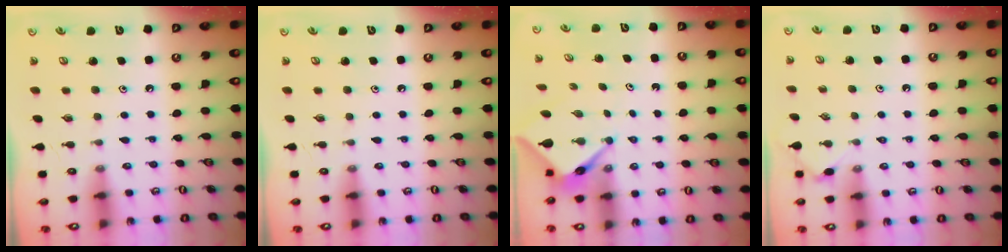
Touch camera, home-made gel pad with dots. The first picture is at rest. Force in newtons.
{"total": 0.0}
{"total": 3.9, "press": 3.9, "slide": 0.2}
{"total": 3.5, "press": 3.5, "slide": 0.5}